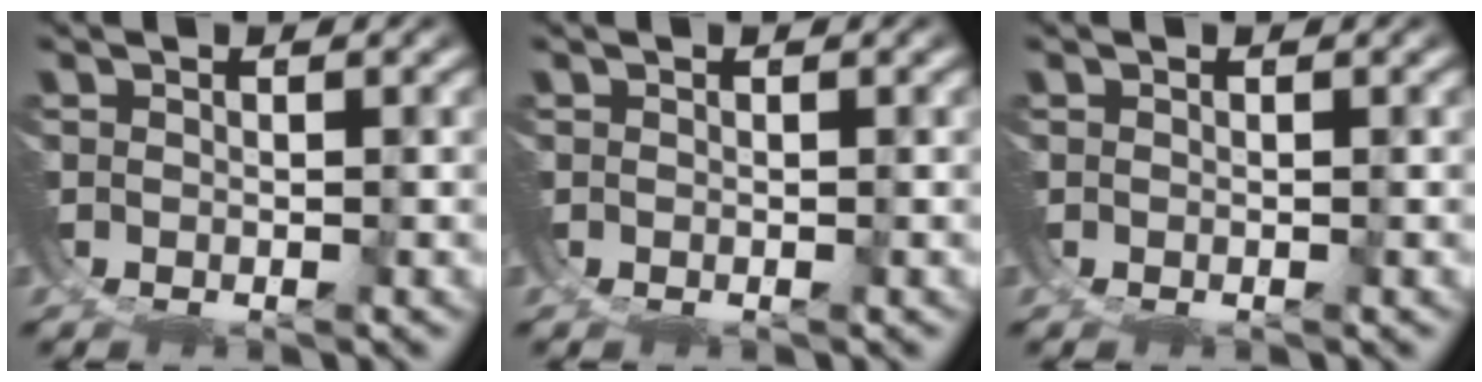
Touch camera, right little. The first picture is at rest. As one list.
[{"total": 0.0}, {"total": 0.0}]